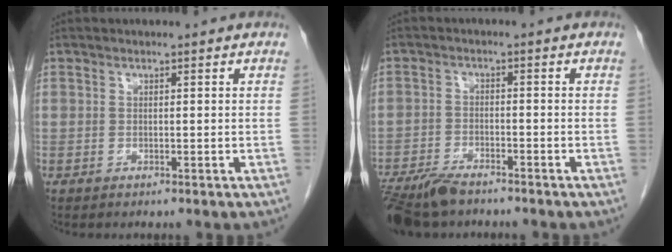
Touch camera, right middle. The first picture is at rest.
{"total": 7.8, "force": [-6.5, 2.2, 3.7], "torque": [-0.064, -0.016, -0.113]}